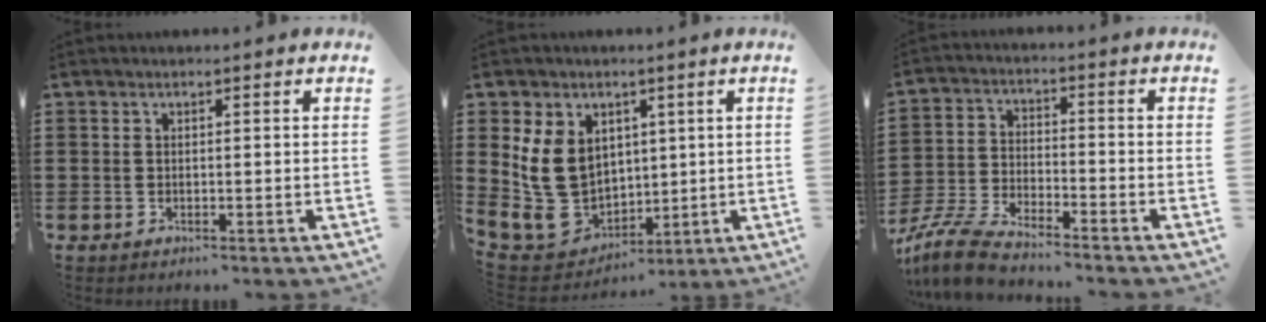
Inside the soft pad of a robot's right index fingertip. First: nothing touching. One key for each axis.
{"total": 11.8, "fx": 1.8, "fy": 9.8, "fz": 6.4, "tx": -0.182, "ty": 0.001, "tz": 0.037}
{"total": 7.8, "fx": -7.3, "fy": 0.6, "fz": 2.9, "tx": -0.078, "ty": 0.000, "tz": -0.146}